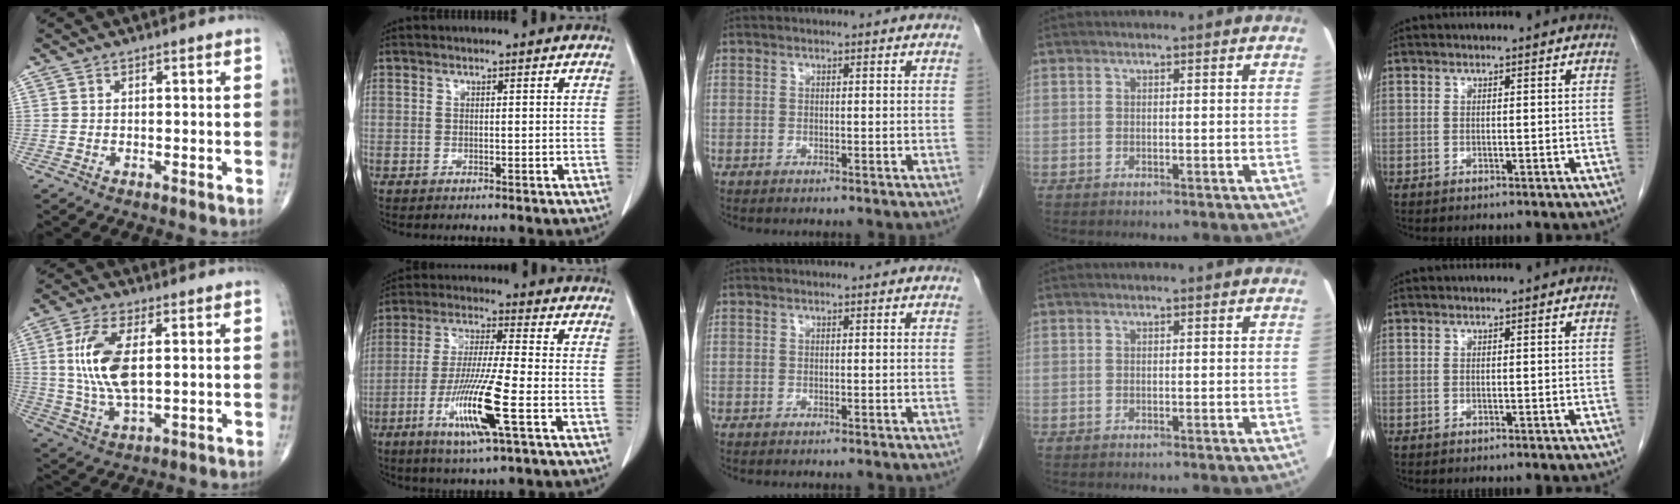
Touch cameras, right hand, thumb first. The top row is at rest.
{"thumb": {"total": 12.4, "force": [1.9, 5.4, 11.0], "torque": [-0.234, -0.007, 0.042]}, "index": {"total": 12.4, "force": [-4.5, 0.0, 11.5], "torque": [-0.229, -0.023, -0.088]}}